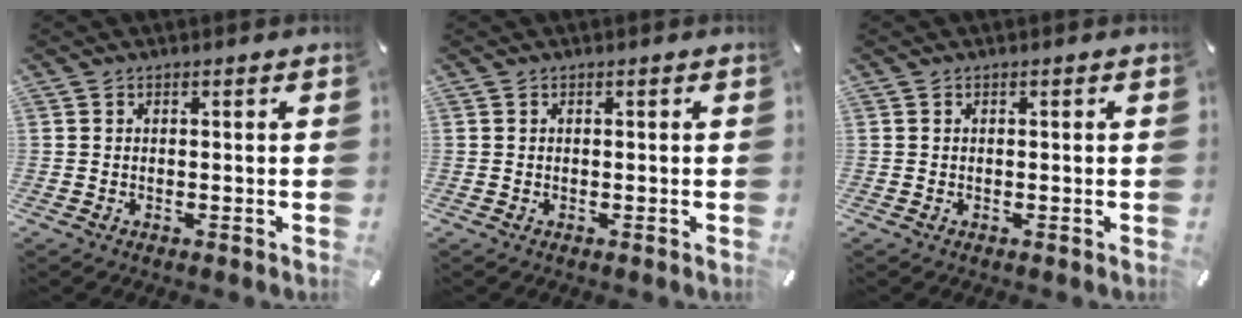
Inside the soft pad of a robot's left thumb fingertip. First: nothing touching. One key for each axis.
{"total": 0.0}
{"total": 0.0}